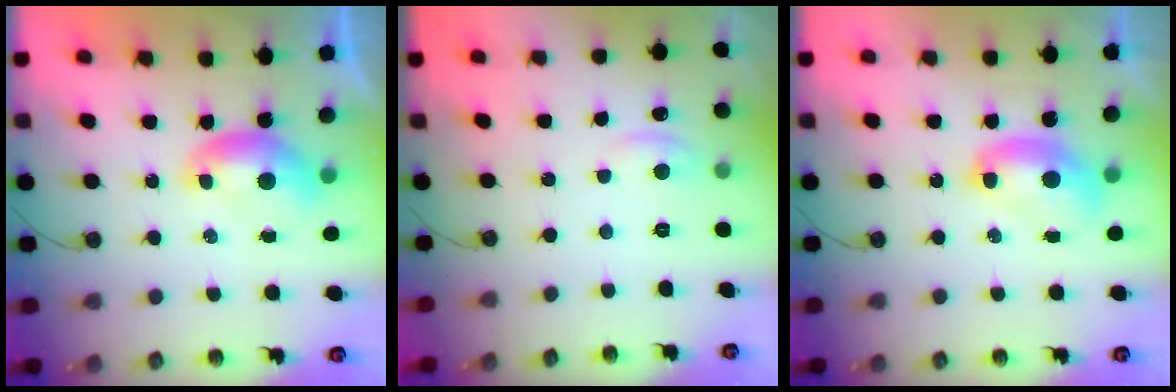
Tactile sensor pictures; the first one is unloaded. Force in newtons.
{"total": 0.7, "press": 0.3, "slide": 0.6}
{"total": 2.7, "press": 2.7, "slide": 0.1}